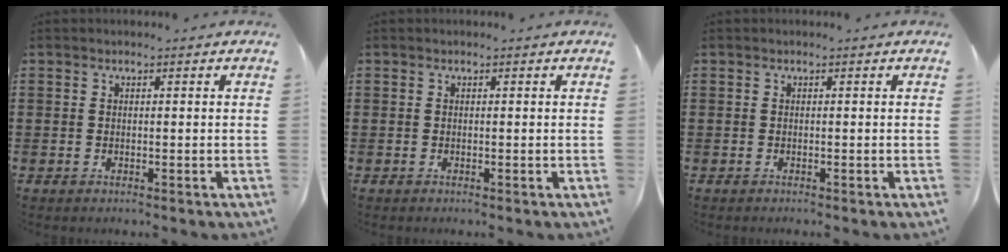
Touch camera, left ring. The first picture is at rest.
{"total": 0.0}
{"total": 0.0}